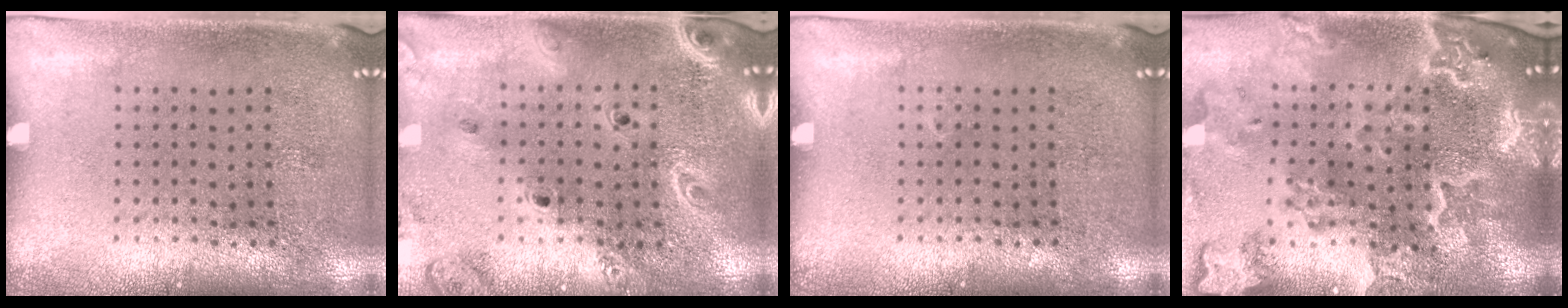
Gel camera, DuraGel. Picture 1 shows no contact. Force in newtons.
{"total": 2.4, "press": 2.1, "slide": 1.2}
{"total": 0.0}
{"total": 4.3, "press": 3.6, "slide": 2.4}